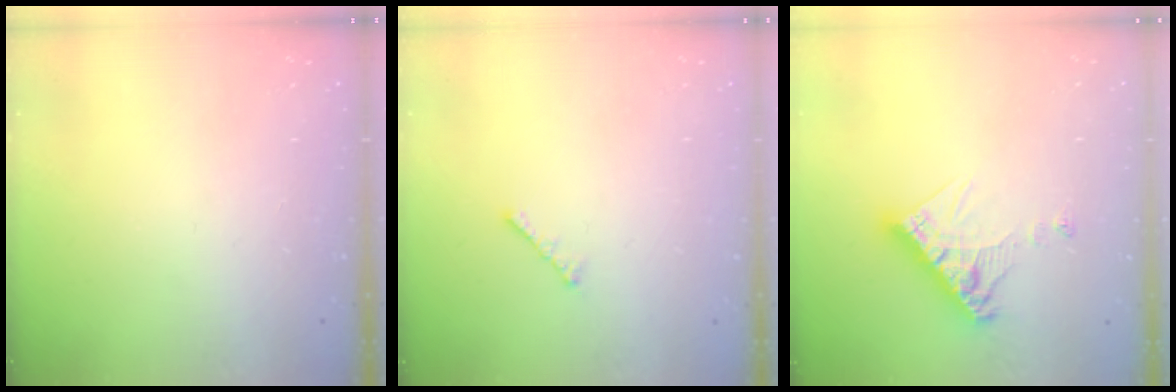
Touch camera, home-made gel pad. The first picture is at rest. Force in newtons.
{"total": 1.9, "press": 1.8, "slide": 0.5}
{"total": 11.3, "press": 11.2, "slide": 1.0}